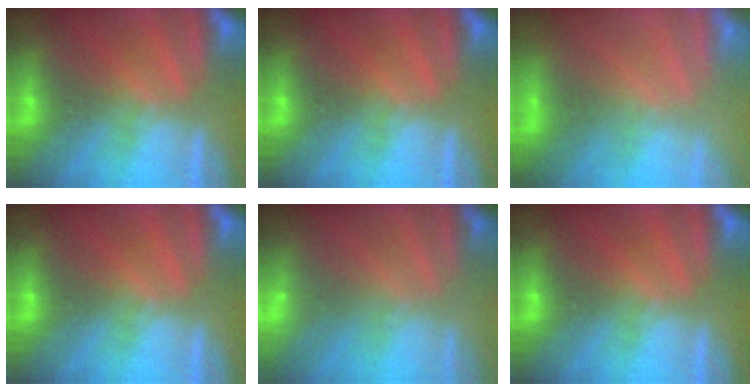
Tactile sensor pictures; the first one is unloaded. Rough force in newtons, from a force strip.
{"total": 0.0}
{"total": 6.3}
{"total": 0.0}
{"total": 2.9}
{"total": 0.0}